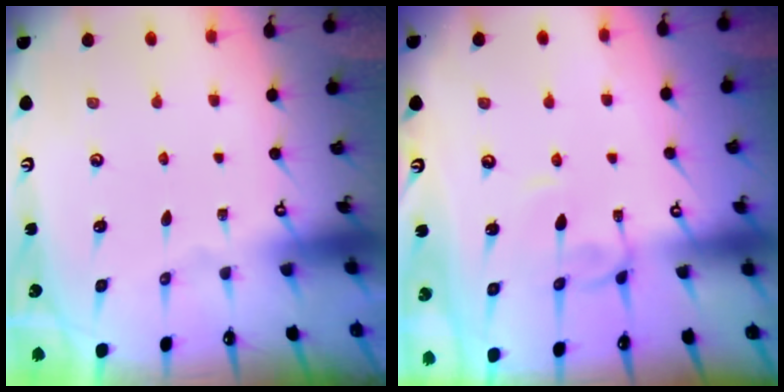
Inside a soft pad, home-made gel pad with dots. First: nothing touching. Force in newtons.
{"total": 2.3, "press": 2.2, "slide": 0.3}